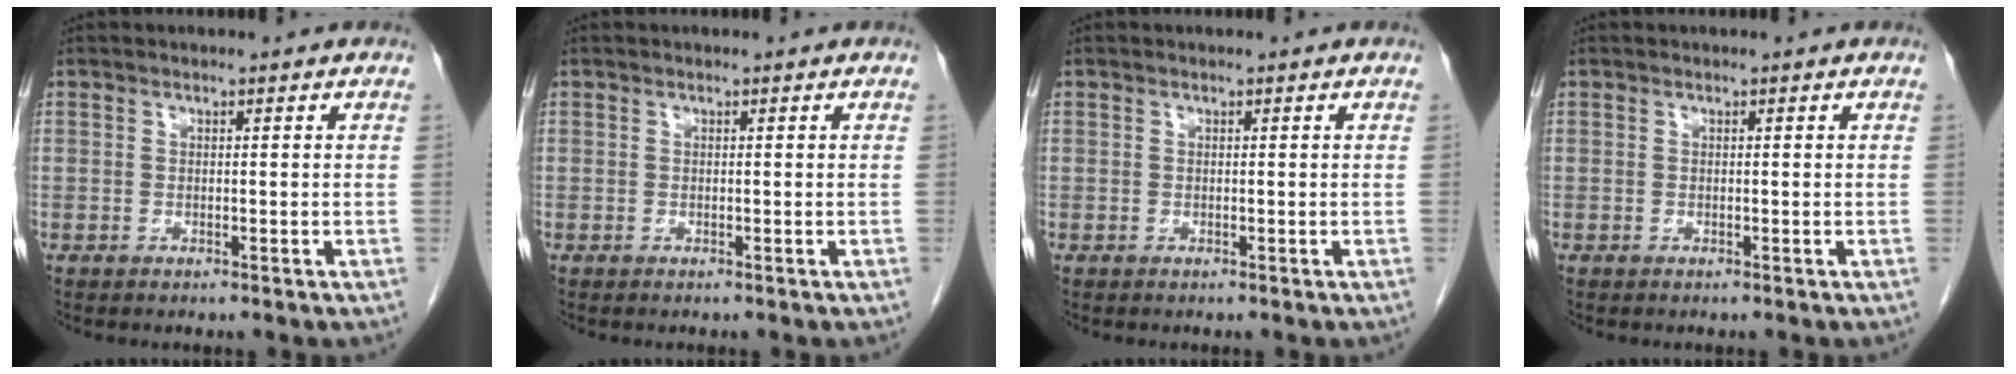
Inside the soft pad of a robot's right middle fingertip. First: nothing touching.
{"total": 0.0}
{"total": 0.0}
{"total": 0.0}